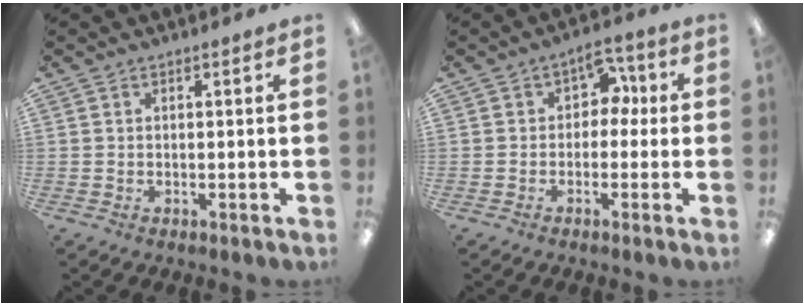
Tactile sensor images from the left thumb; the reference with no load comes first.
{"total": 5.3, "force": [1.2, 4.2, 3.1], "torque": [-0.035, 0.002, 0.015]}